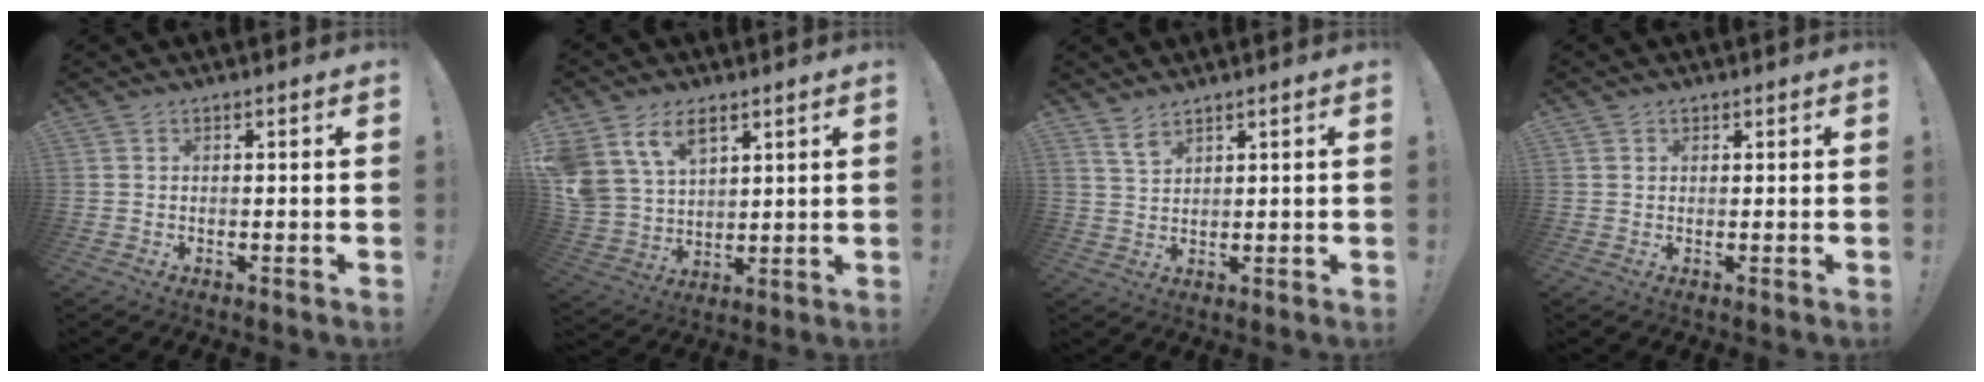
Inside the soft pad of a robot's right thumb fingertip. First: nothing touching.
{"total": 12.2, "force": [7.4, 7.6, 6.1], "torque": [-0.132, -0.033, 0.148]}
{"total": 4.1, "force": [3.5, 1.4, 1.5], "torque": [-0.028, -0.019, 0.064]}
{"total": 1.0, "force": [0.7, 0.7, 0.2], "torque": [0.001, -0.001, 0.012]}